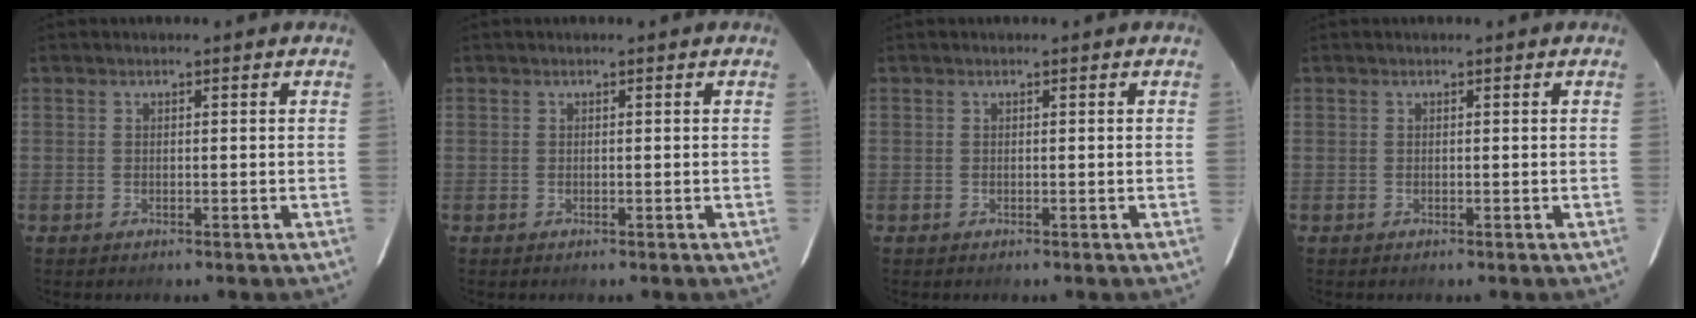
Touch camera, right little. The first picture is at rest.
{"total": 0.0}
{"total": 0.0}
{"total": 0.0}